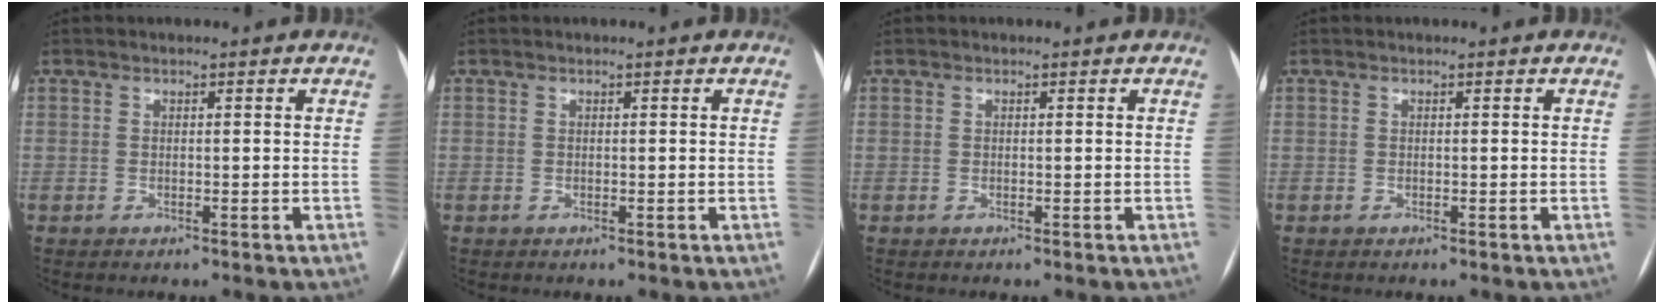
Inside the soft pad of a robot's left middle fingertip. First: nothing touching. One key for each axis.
{"total": 0.0}
{"total": 0.0}
{"total": 0.0}